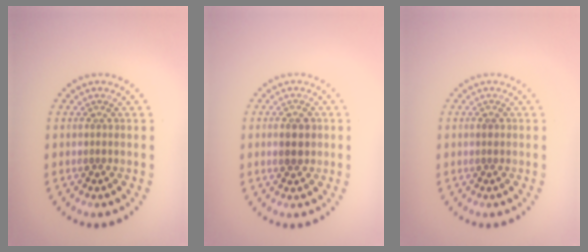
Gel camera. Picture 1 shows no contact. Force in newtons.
{"total": 2.1, "press": 2.1, "slide": 0.2}
{"total": 0.7, "press": 0.7, "slide": 0.1}